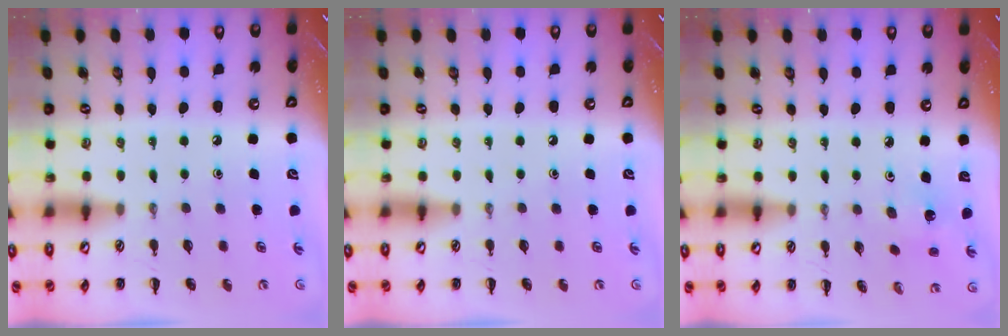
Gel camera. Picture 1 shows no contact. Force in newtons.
{"total": 0.0}
{"total": 1.7, "press": 1.5, "slide": 0.7}